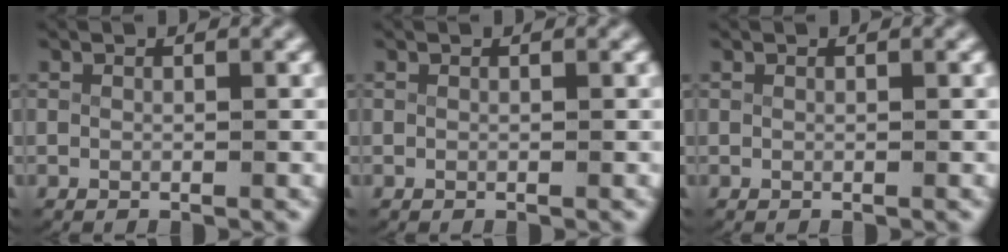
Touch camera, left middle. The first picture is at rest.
{"total": 0.0}
{"total": 0.0}